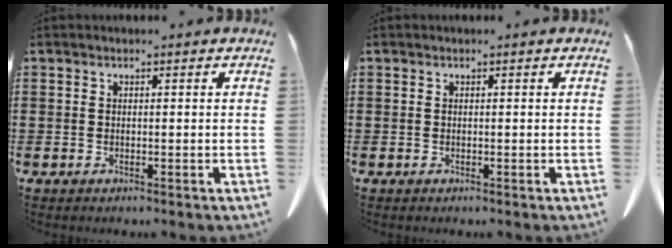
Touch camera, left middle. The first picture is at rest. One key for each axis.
{"total": 0.0}